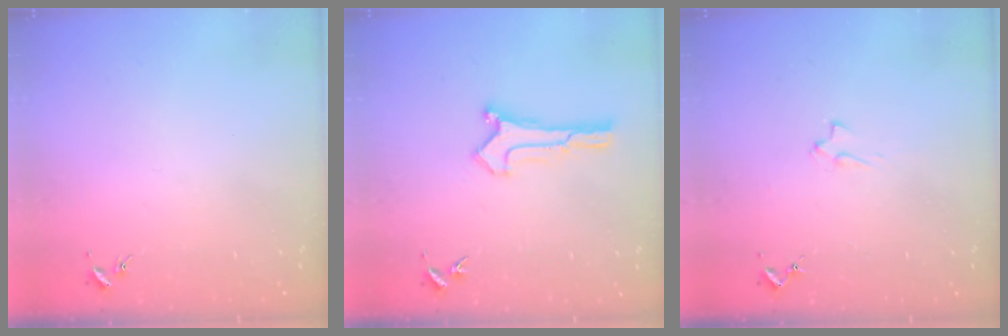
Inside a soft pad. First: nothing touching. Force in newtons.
{"total": 0.0}
{"total": 2.1, "press": 2.1, "slide": 0.3}